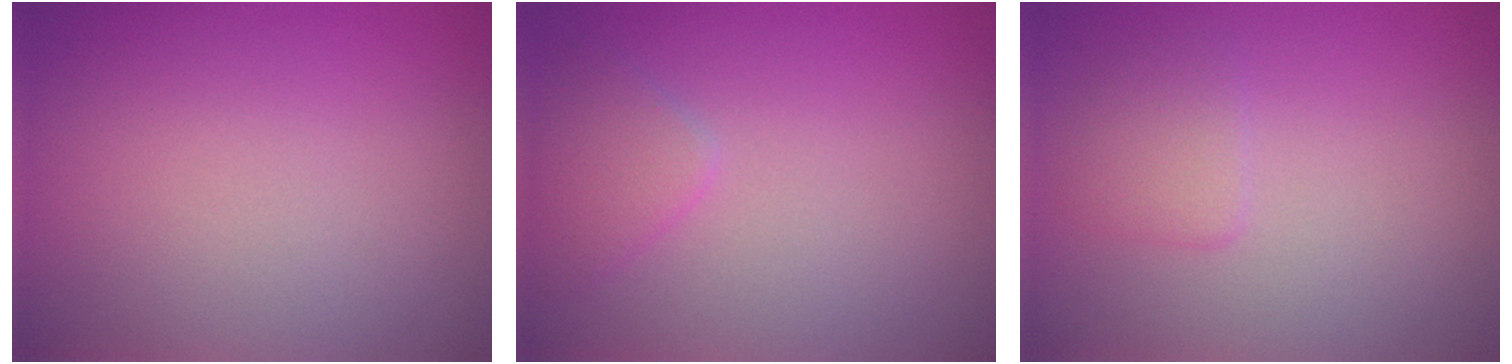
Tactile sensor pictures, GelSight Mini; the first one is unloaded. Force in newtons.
{"total": 1.7, "press": 1.7, "slide": 0.1}
{"total": 1.4, "press": 1.4, "slide": 0.1}